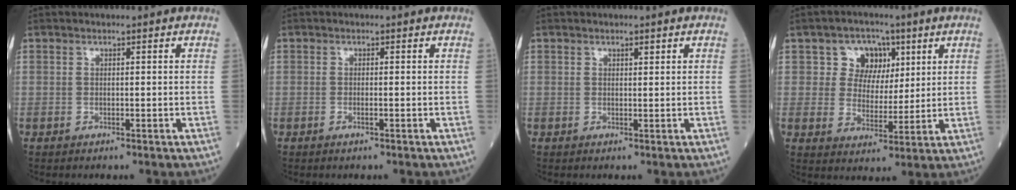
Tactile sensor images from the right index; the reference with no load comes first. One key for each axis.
{"total": 0.9, "fx": -0.4, "fy": -0.1, "fz": 0.8, "tx": -0.016, "ty": 0.000, "tz": -0.007}
{"total": 0.7, "fx": 0.5, "fy": 0.2, "fz": 0.4, "tx": -0.007, "ty": -0.003, "tz": 0.006}
{"total": 6.6, "fx": 2.8, "fy": 5.5, "fz": 2.4, "tx": -0.030, "ty": 0.018, "tz": 0.049}